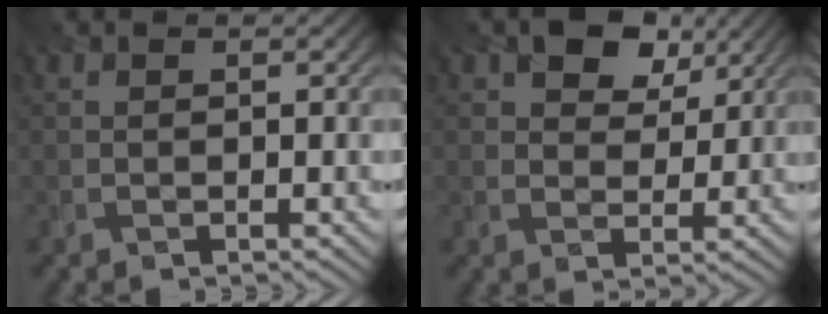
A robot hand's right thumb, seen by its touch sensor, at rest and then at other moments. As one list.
[{"total": 5.6, "force": [3.3, 3.6, 2.8], "torque": [-0.047, 0.001, 0.048]}]